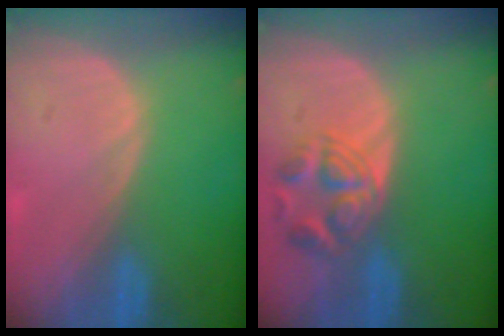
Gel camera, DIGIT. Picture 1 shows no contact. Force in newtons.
{"total": 5.4, "press": 5.4, "slide": 0.5}